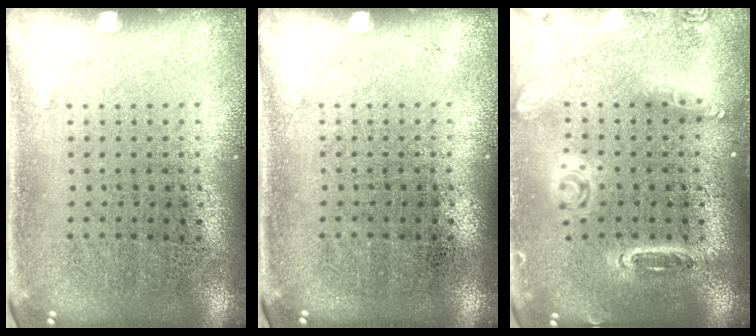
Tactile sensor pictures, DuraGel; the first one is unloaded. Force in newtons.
{"total": 0.0}
{"total": 1.5, "press": 1.5, "slide": 0.1}